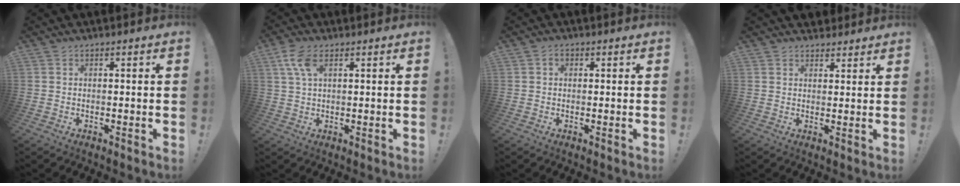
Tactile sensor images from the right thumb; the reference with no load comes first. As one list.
[{"total": 6.5, "force": [3.0, 3.3, 4.8], "torque": [-0.096, 0.002, 0.058]}, {"total": 1.4, "force": [0.0, 1.2, 0.8], "torque": [-0.014, 0.005, -0.002]}, {"total": 2.9, "force": [2.3, 1.8, -0.1], "torque": [0.019, -0.014, 0.039]}]